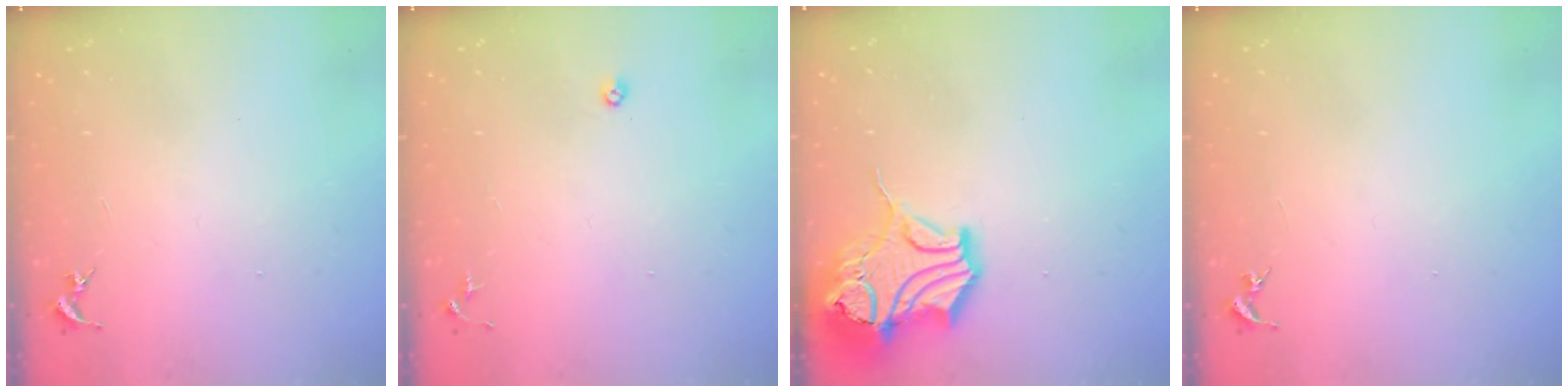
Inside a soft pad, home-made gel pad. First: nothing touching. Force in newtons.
{"total": 3.5, "press": 3.4, "slide": 0.7}
{"total": 19.8, "press": 19.6, "slide": 2.6}
{"total": 0.0}